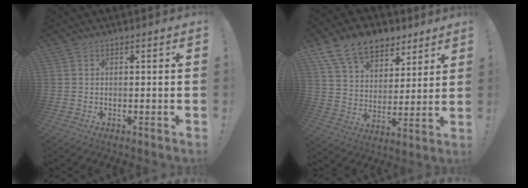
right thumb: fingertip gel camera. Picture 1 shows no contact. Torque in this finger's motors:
{"motor_torque": [0.50, 0.84, 0.51, -0.03, 0.17]}